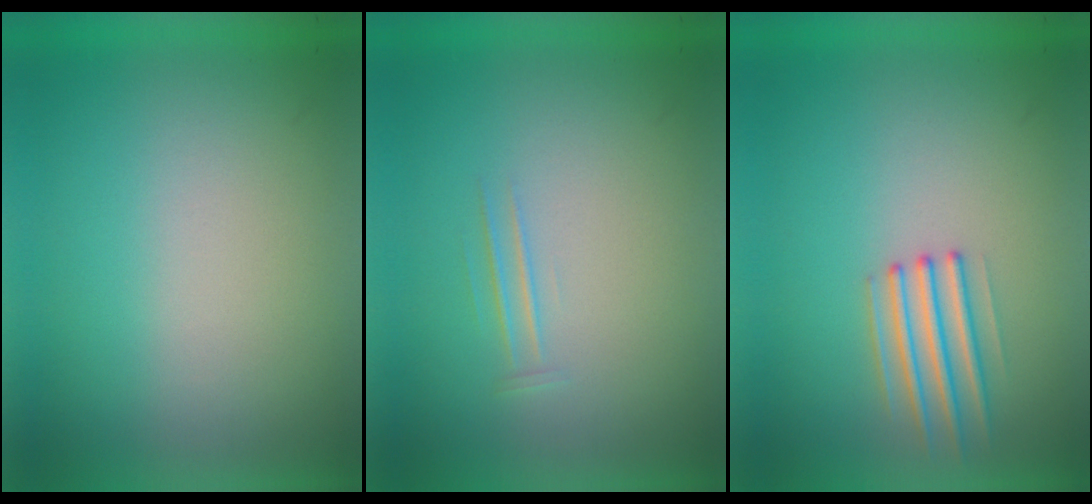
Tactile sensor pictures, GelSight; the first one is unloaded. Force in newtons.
{"total": 1.1}
{"total": 2.1}